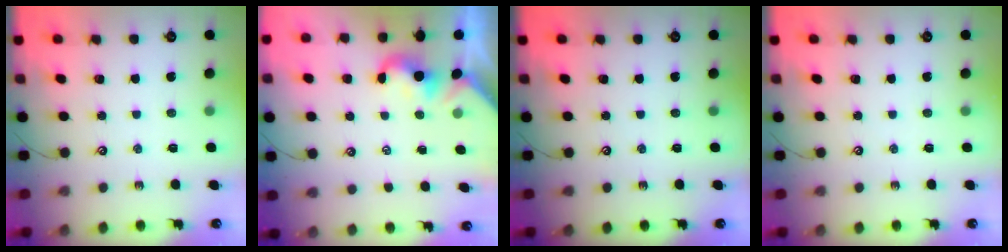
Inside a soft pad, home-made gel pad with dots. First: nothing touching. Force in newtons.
{"total": 2.2, "press": 2.1, "slide": 0.3}
{"total": 0.0}
{"total": 0.0}